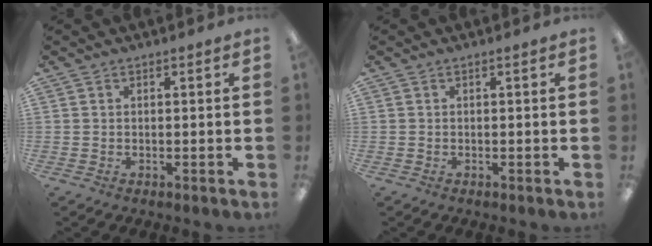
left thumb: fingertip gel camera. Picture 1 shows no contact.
{"total": 0.0}